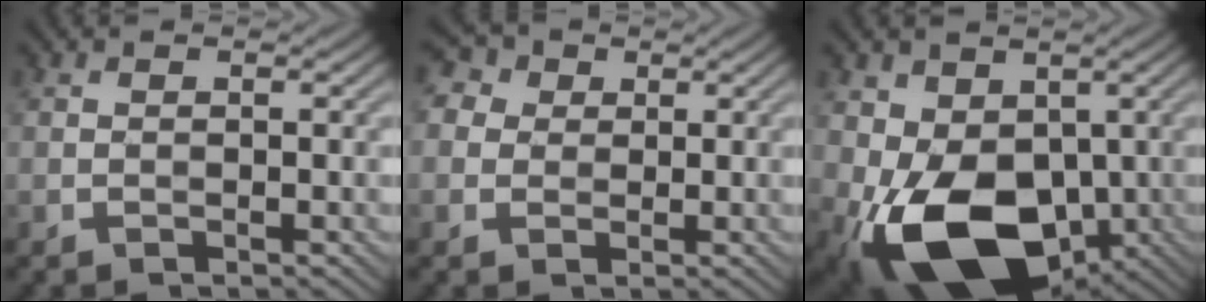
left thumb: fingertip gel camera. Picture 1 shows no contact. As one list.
[{"total": 4.5, "force": [1.8, 3.8, 1.7], "torque": [-0.078, 0.019, 0.025]}, {"total": 13.7, "force": [-3.1, 9.0, 9.9], "torque": [-0.203, -0.020, -0.059]}]